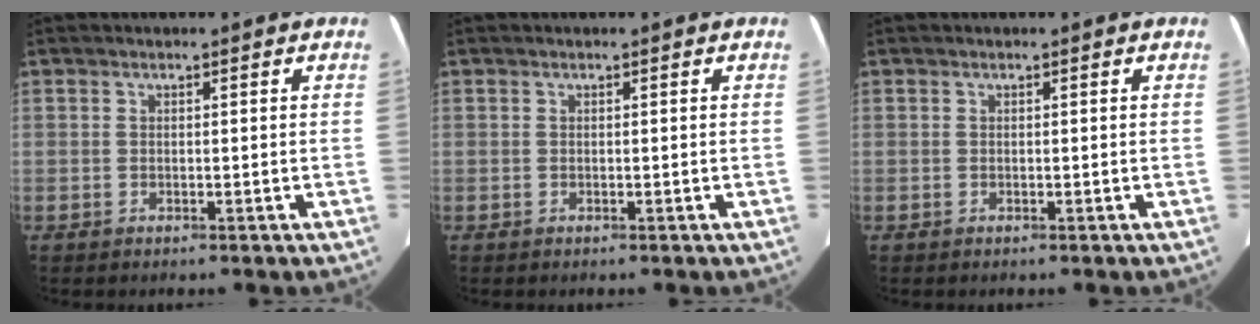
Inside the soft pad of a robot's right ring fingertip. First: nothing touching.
{"total": 0.0}
{"total": 0.0}